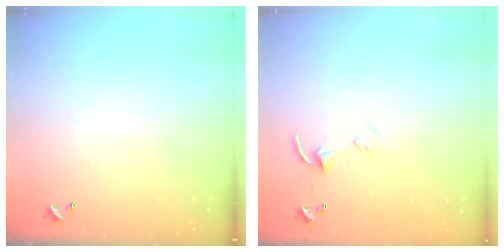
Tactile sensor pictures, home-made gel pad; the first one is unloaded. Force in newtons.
{"total": 4.4, "press": 4.4, "slide": 0.5}